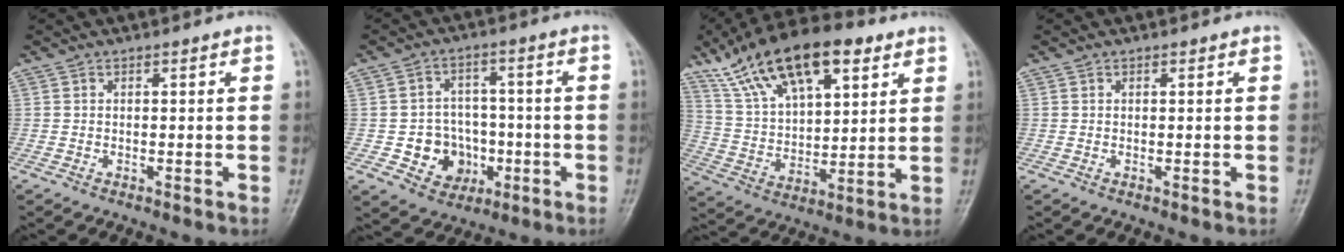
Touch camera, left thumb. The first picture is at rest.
{"total": 9.4, "force": [-2.2, 8.3, 4.0], "torque": [-0.014, 0.018, -0.029]}
{"total": 21.3, "force": [12.4, 9.4, 14.6], "torque": [-0.233, -0.023, 0.228]}
{"total": 0.0}